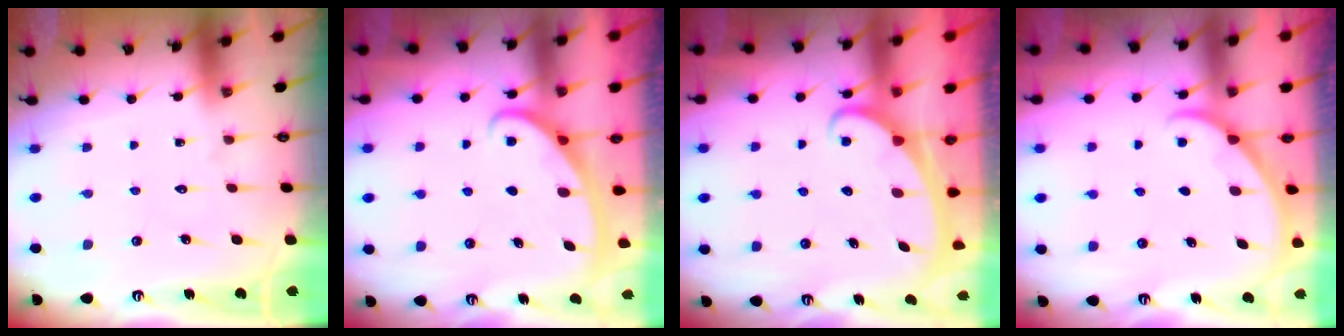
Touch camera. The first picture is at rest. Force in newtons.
{"total": 2.9, "press": 2.8, "slide": 0.4}
{"total": 2.4, "press": 2.4, "slide": 0.3}
{"total": 2.1, "press": 2.1, "slide": 0.2}